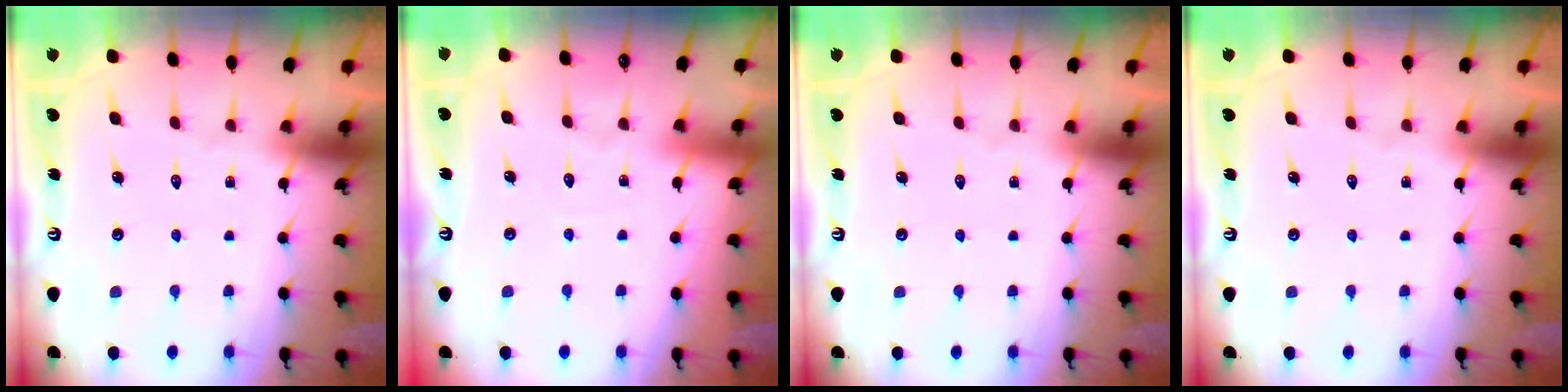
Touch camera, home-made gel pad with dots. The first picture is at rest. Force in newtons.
{"total": 2.6, "press": 2.6, "slide": 0.3}
{"total": 0.0}
{"total": 0.0}